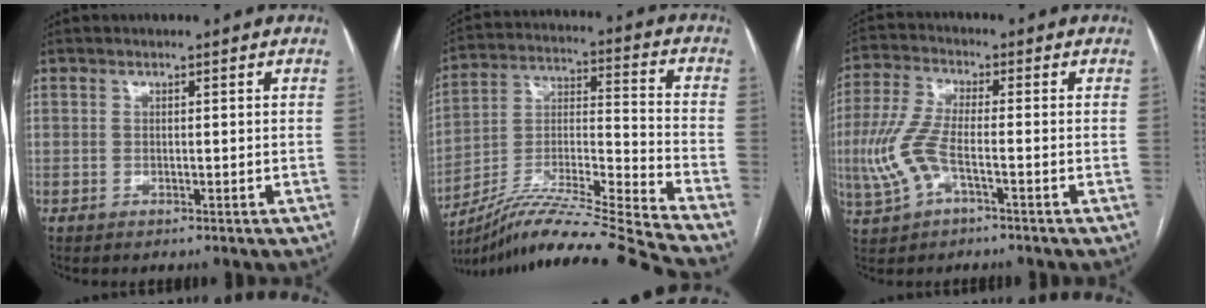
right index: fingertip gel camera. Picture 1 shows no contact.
{"total": 21.4, "force": [-19.0, -2.9, 9.3], "torque": [-0.175, -0.010, -0.329]}
{"total": 8.2, "force": [-2.5, 2.7, 7.4], "torque": [-0.184, 0.000, -0.050]}